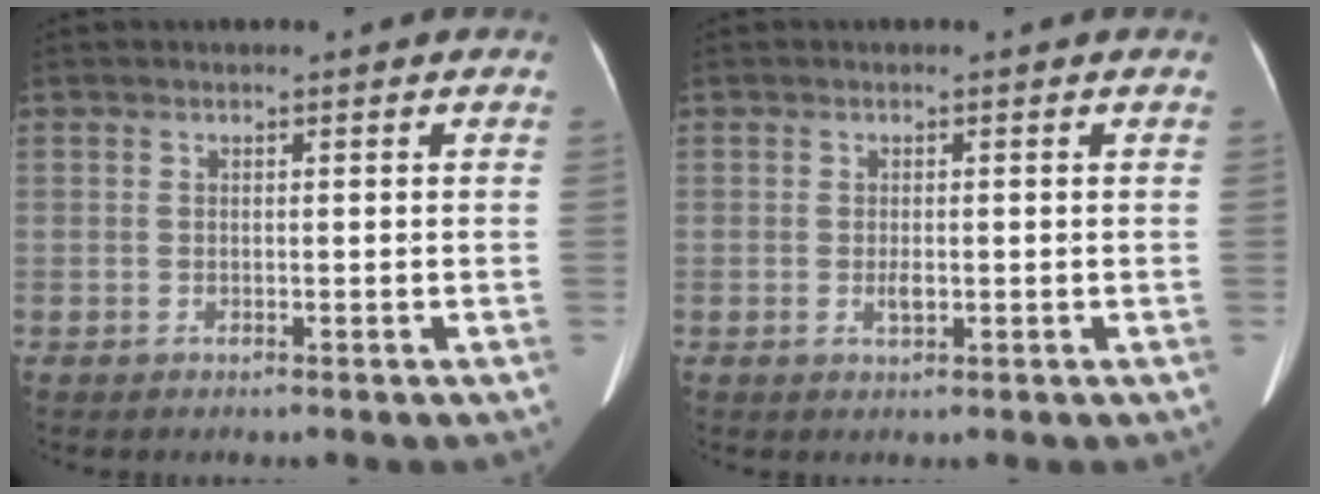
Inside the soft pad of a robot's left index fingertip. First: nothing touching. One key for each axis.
{"total": 1.4, "fx": -0.3, "fy": 0.6, "fz": 1.3, "tx": -0.024, "ty": -0.001, "tz": -0.003}